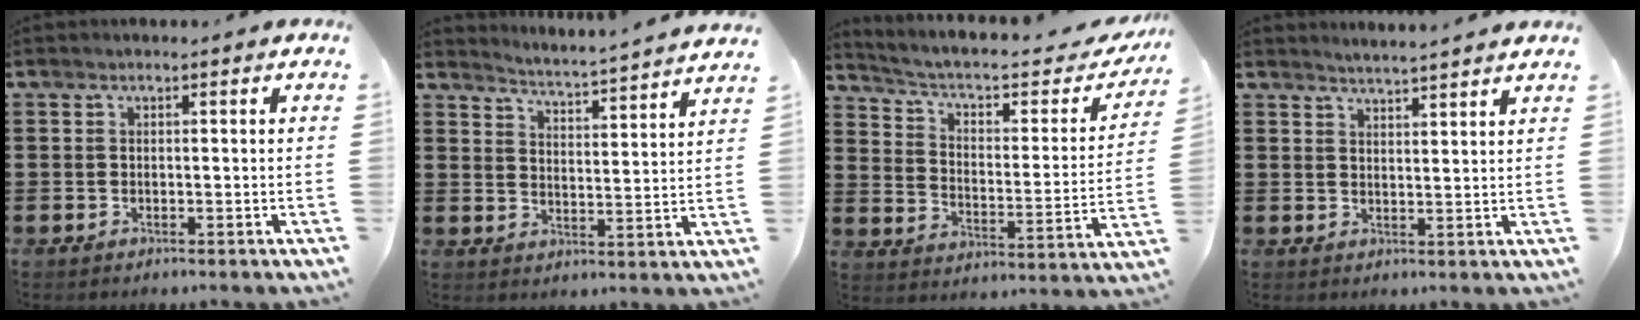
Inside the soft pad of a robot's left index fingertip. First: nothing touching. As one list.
[{"total": 3.6, "force": [3.4, -1.2, 0.2], "torque": [-0.023, -0.037, 0.052]}, {"total": 5.4, "force": [3.9, 1.7, 3.3], "torque": [-0.084, -0.026, 0.058]}, {"total": 2.9, "force": [2.8, -0.7, -0.1], "torque": [-0.006, -0.013, 0.052]}]